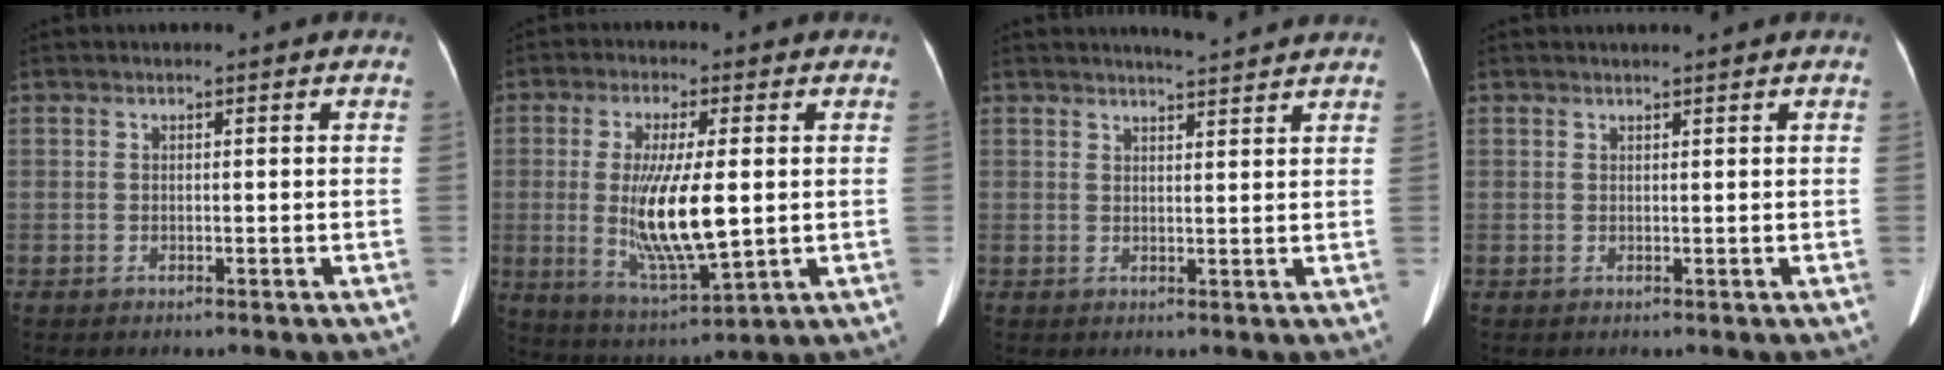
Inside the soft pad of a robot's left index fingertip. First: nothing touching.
{"total": 12.0, "force": [-0.2, 2.4, 11.8], "torque": [-0.233, -0.020, 0.004]}
{"total": 4.2, "force": [4.0, -0.3, 1.1], "torque": [-0.023, 0.006, 0.053]}
{"total": 0.9, "force": [0.8, -0.1, 0.3], "torque": [-0.007, 0.002, 0.016]}